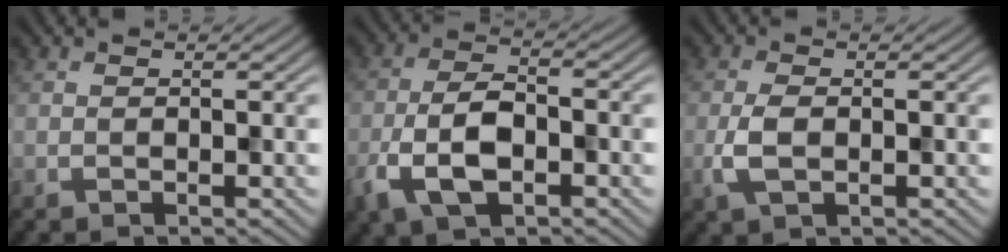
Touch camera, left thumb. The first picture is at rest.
{"total": 7.4, "force": [-3.0, 3.8, 5.7], "torque": [-0.124, -0.003, -0.067]}
{"total": 3.3, "force": [-0.5, 1.7, 2.8], "torque": [-0.069, -0.004, -0.012]}